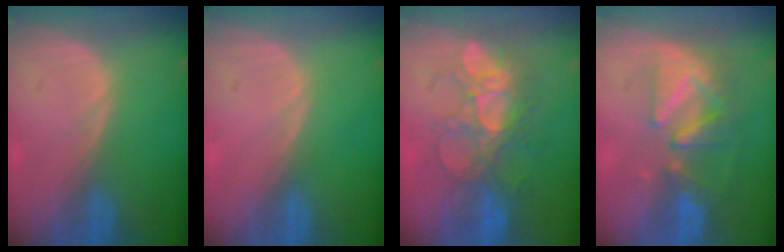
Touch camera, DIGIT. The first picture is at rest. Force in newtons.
{"total": 0.0}
{"total": 8.6, "press": 8.3, "slide": 2.4}
{"total": 8.6, "press": 8.0, "slide": 3.1}